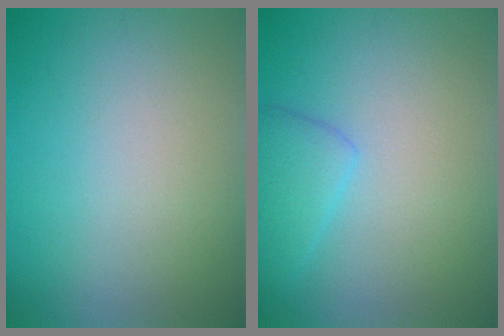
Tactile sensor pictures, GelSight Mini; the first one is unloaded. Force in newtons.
{"total": 2.5, "press": 2.5, "slide": 0.0}